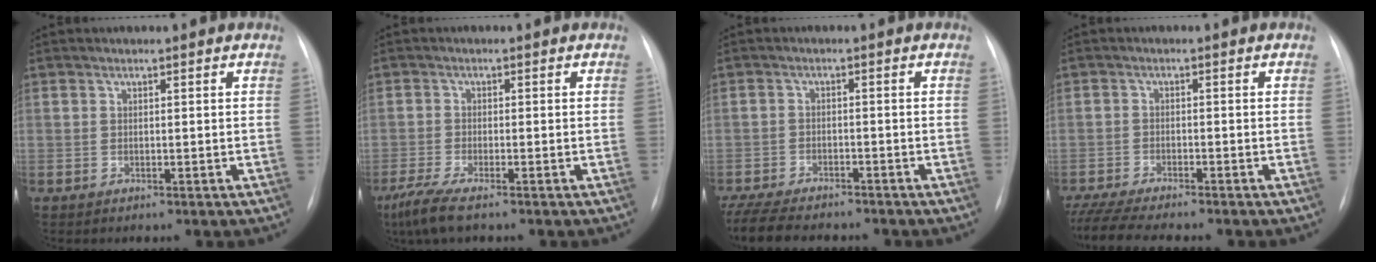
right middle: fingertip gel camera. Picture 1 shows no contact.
{"total": 5.0, "force": [-3.5, 0.6, 3.4], "torque": [-0.078, -0.017, -0.064]}
{"total": 13.0, "force": [-11.0, 3.7, 5.8], "torque": [-0.126, -0.017, -0.165]}
{"total": 9.9, "force": [-8.7, 0.7, 4.7], "torque": [-0.077, -0.018, -0.140]}